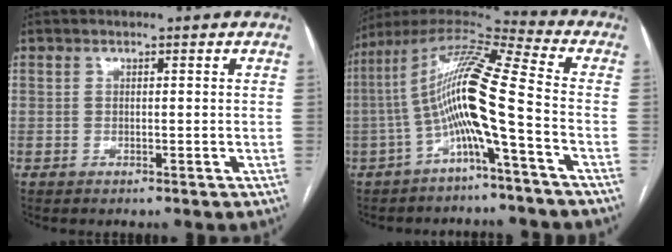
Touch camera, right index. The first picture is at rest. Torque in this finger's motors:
{"motor_torque": [2.14, 0.00, 1.05, 0.21]}